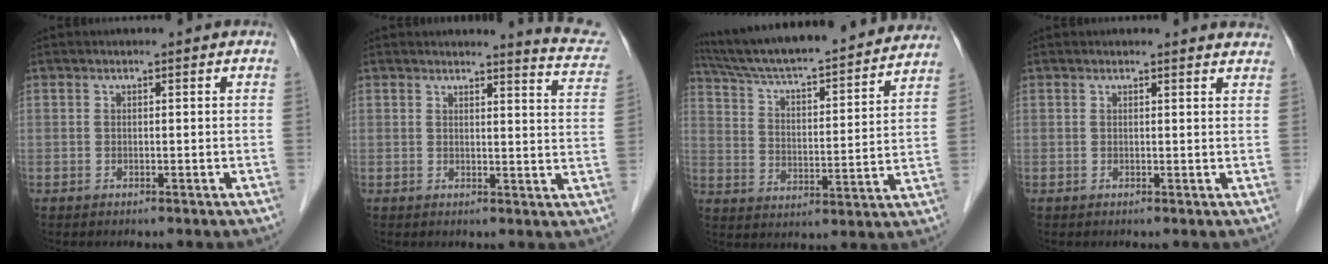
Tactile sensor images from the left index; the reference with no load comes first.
{"total": 7.1, "force": [6.9, 0.2, 1.5], "torque": [-0.013, -0.040, 0.055]}
{"total": 26.8, "force": [24.2, 3.0, 11.1], "torque": [-0.185, -0.007, 0.340]}
{"total": 4.7, "force": [4.6, 0.6, 0.6], "torque": [-0.001, -0.004, 0.031]}